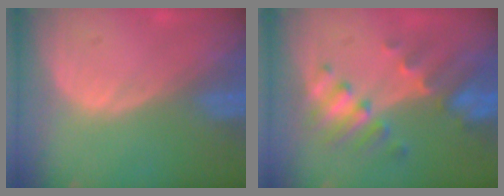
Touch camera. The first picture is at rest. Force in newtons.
{"total": 7.6, "press": 6.8, "slide": 3.4}